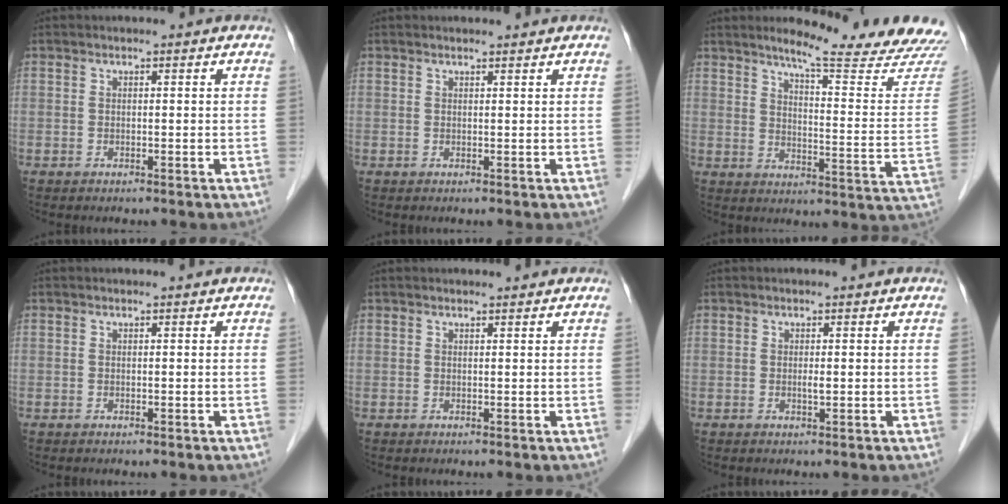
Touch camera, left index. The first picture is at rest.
{"total": 1.0, "force": [1.0, -0.1, 0.1], "torque": [-0.007, -0.001, 0.013]}
{"total": 18.8, "force": [17.2, -0.6, 7.6], "torque": [-0.104, -0.100, 0.204]}
{"total": 0.0}
{"total": 0.8, "force": [0.7, -0.1, 0.1], "torque": [-0.007, -0.001, 0.010]}
{"total": 0.7, "force": [-0.4, 0.0, 0.6], "torque": [-0.015, -0.008, -0.008]}